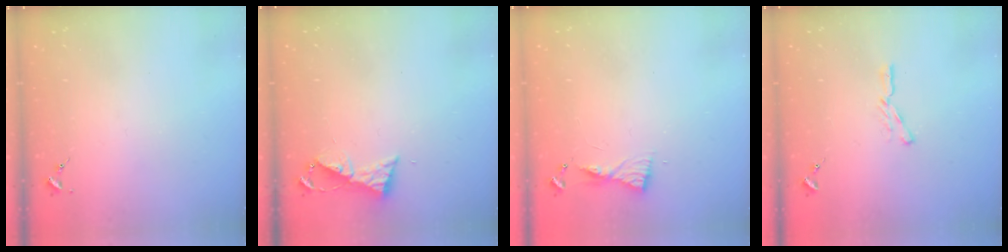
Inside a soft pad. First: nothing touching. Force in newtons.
{"total": 6.4, "press": 6.4, "slide": 0.6}
{"total": 5.6, "press": 5.6, "slide": 0.5}
{"total": 4.7, "press": 4.7, "slide": 0.3}